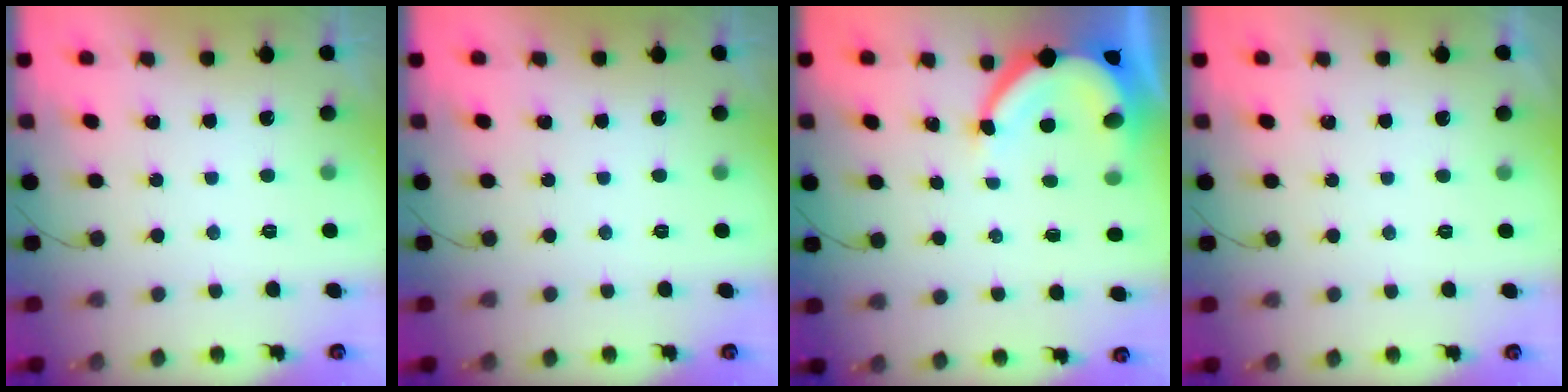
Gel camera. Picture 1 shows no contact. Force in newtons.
{"total": 0.0}
{"total": 8.7, "press": 8.6, "slide": 1.2}
{"total": 1.1, "press": 1.1, "slide": 0.1}